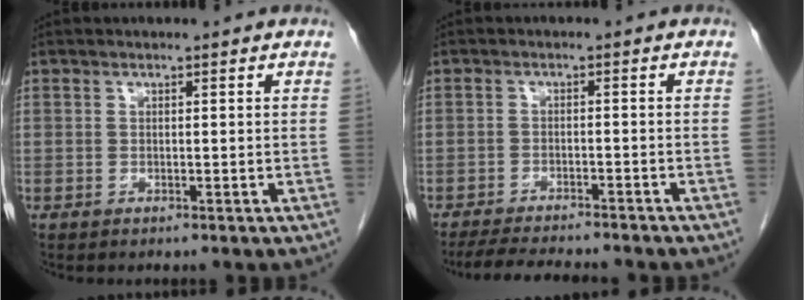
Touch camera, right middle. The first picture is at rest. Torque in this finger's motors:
{"motor_torque": [1.12, -1.02, 0.17, 0.06]}